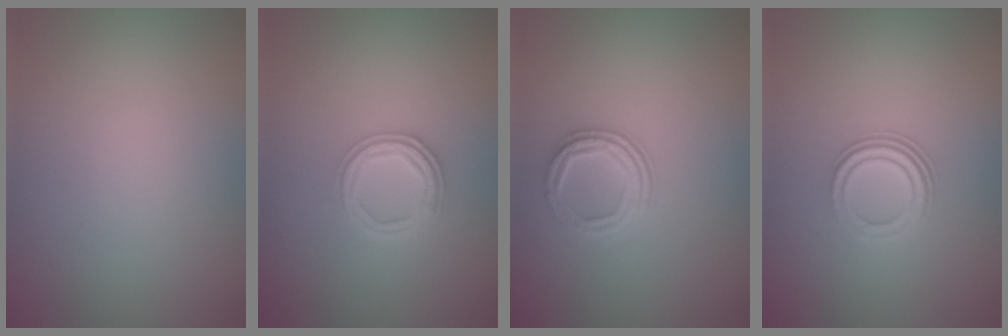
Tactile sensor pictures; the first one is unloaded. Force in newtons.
{"total": 2.5, "press": 2.4, "slide": 0.6}
{"total": 3.0, "press": 2.4, "slide": 1.7}
{"total": 2.9, "press": 2.0, "slide": 2.0}